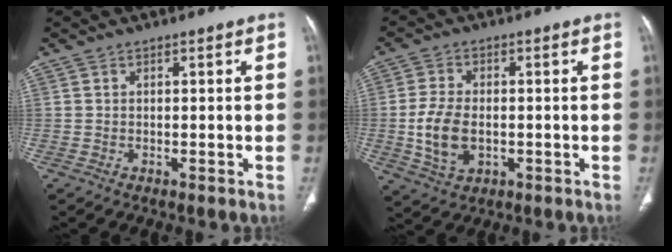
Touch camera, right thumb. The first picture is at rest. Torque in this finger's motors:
{"motor_torque": [-0.49, 0.29, 0.51, 0.59, 0.27]}